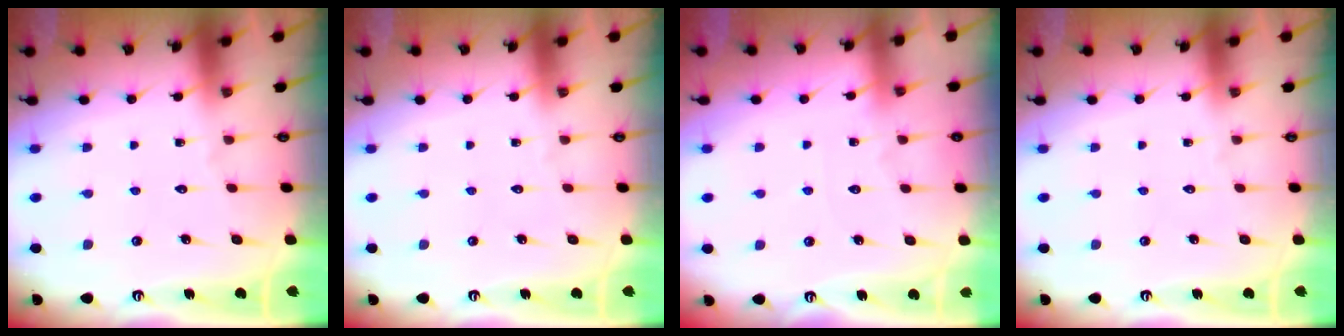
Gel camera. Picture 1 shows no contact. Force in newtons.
{"total": 0.0}
{"total": 4.8, "press": 4.7, "slide": 0.7}
{"total": 0.0}